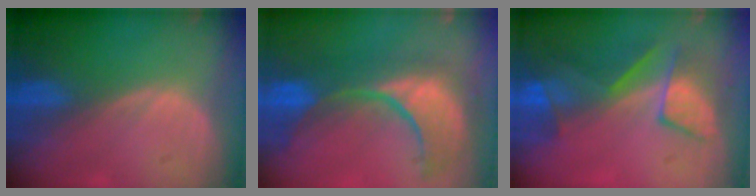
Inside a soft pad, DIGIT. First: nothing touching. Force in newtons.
{"total": 11.8, "press": 10.8, "slide": 4.8}
{"total": 8.1, "press": 7.6, "slide": 2.7}